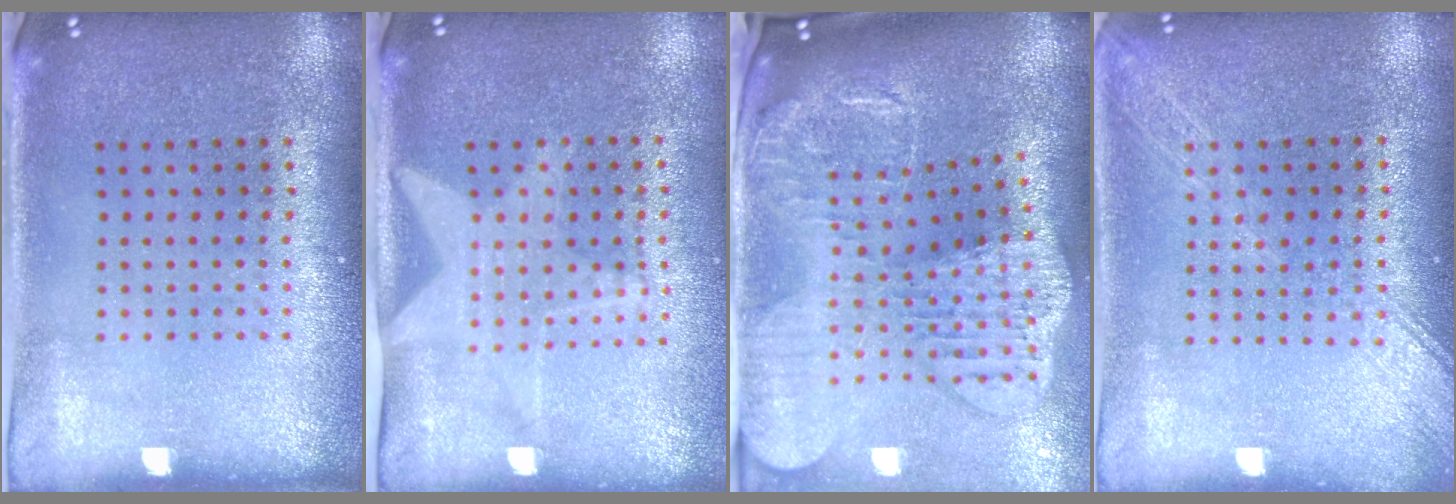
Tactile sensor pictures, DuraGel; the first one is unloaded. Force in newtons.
{"total": 1.4, "press": 1.4, "slide": 0.3}
{"total": 3.7, "press": 3.0, "slide": 2.3}
{"total": 1.7, "press": 1.7, "slide": 0.2}